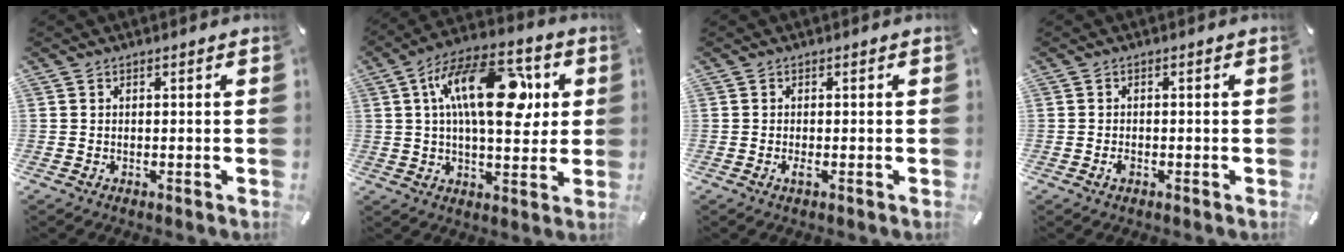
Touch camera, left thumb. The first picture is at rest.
{"total": 20.1, "force": [5.6, 10.3, 16.3], "torque": [-0.272, -0.002, 0.086]}
{"total": 1.3, "force": [-0.4, 0.3, 1.2], "torque": [-0.022, -0.003, -0.006]}
{"total": 1.4, "force": [-0.5, 0.8, 1.0], "torque": [-0.020, 0.001, -0.010]}